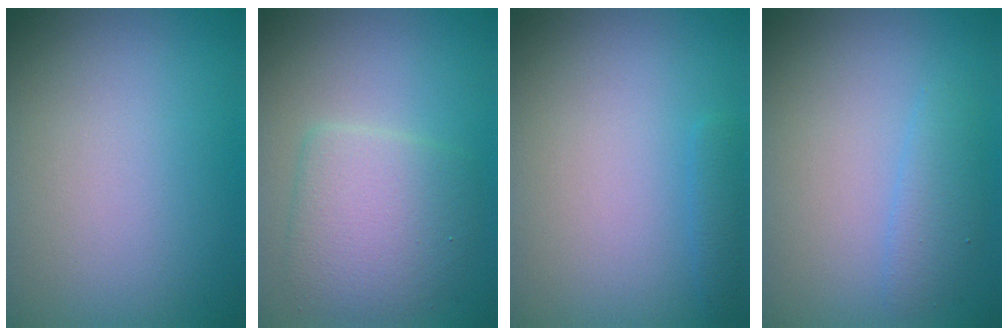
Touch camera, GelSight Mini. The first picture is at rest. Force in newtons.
{"total": 4.7, "press": 4.7, "slide": 0.1}
{"total": 0.9, "press": 0.9, "slide": 0.0}
{"total": 1.6, "press": 1.6, "slide": 0.1}